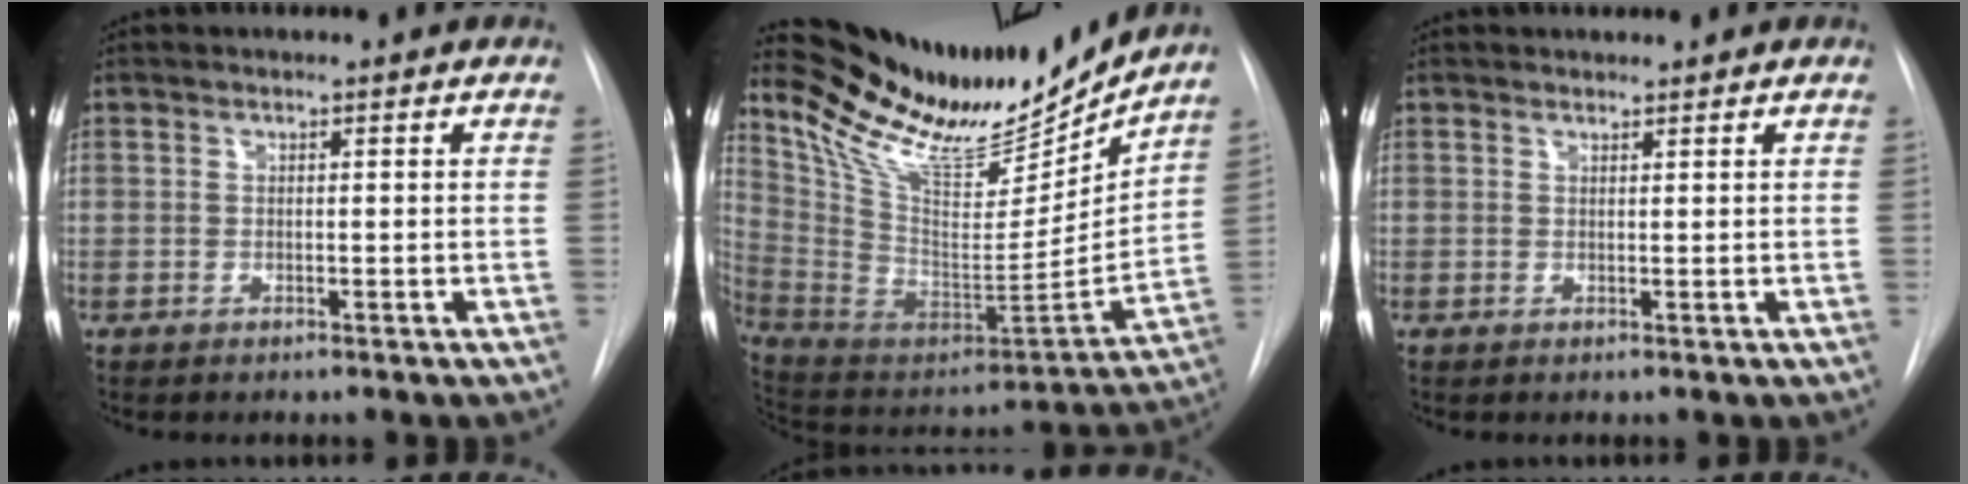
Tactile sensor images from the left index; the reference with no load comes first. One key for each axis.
{"total": 22.9, "fx": 20.5, "fy": 4.3, "fz": 9.3, "tx": -0.167, "ty": -0.048, "tz": 0.341}
{"total": 1.1, "fx": 1.1, "fy": 0.3, "fz": -0.1, "tx": -0.002, "ty": 0.005, "tz": 0.018}